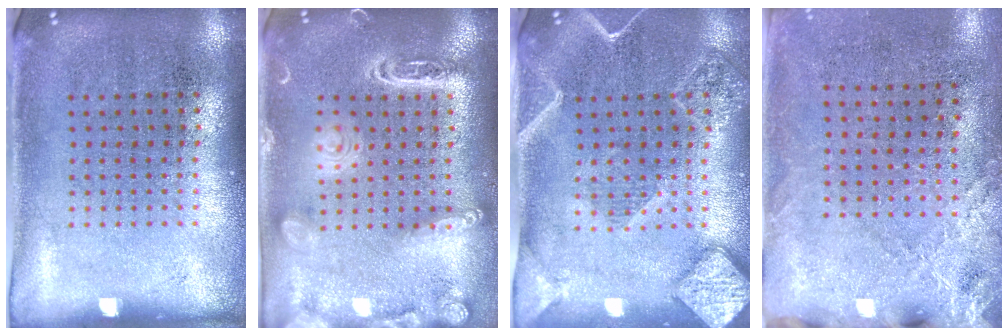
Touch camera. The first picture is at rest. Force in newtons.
{"total": 2.1, "press": 2.1, "slide": 0.1}
{"total": 2.4, "press": 2.2, "slide": 0.9}
{"total": 2.5, "press": 2.2, "slide": 1.2}